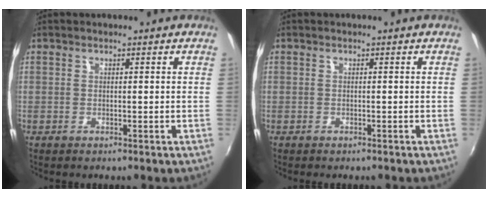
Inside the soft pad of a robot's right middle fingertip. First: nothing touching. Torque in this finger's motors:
{"motor_torque": [0.56, -0.78, -0.01, 0.00]}